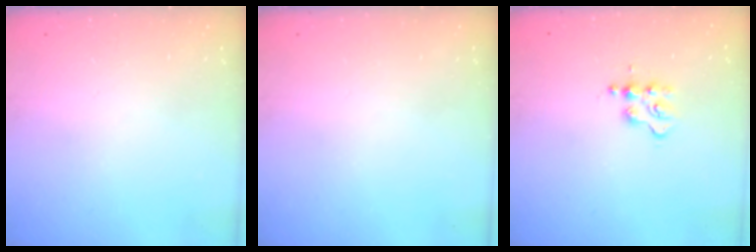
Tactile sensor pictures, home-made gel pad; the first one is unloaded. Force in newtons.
{"total": 0.0}
{"total": 2.9, "press": 2.9, "slide": 0.4}